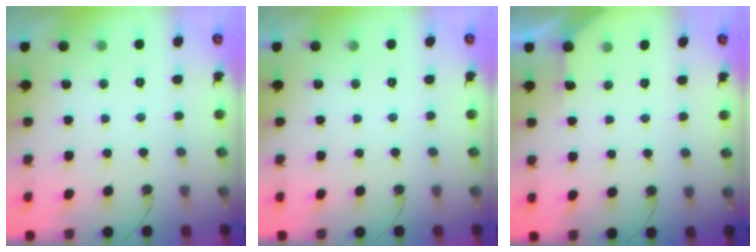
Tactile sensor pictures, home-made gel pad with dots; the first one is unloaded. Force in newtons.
{"total": 0.0}
{"total": 2.5, "press": 2.5, "slide": 0.2}